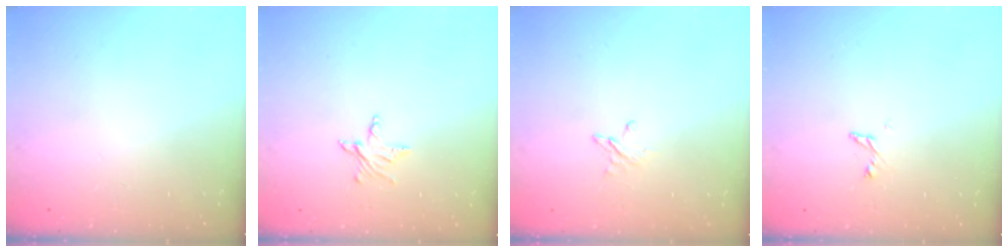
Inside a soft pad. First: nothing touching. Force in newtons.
{"total": 4.4, "press": 4.3, "slide": 0.6}
{"total": 2.4, "press": 2.4, "slide": 0.2}
{"total": 3.7, "press": 3.7, "slide": 0.3}